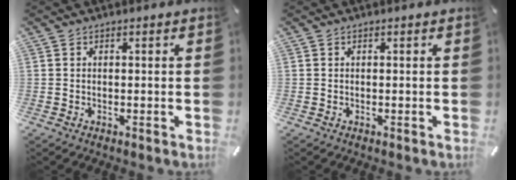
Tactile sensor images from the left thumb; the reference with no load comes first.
{"total": 0.0}